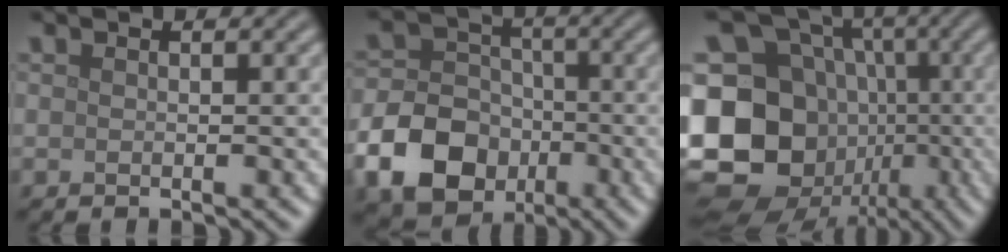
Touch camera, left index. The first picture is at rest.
{"total": 9.4, "force": [-3.7, 7.4, 4.5], "torque": [-0.080, -0.015, -0.095]}
{"total": 20.6, "force": [-3.5, 18.3, 8.7], "torque": [-0.211, 0.008, -0.093]}